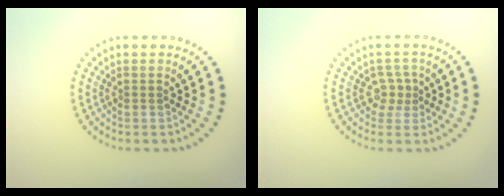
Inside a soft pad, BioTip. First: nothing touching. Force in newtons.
{"total": 1.7, "press": 1.3, "slide": 1.1}